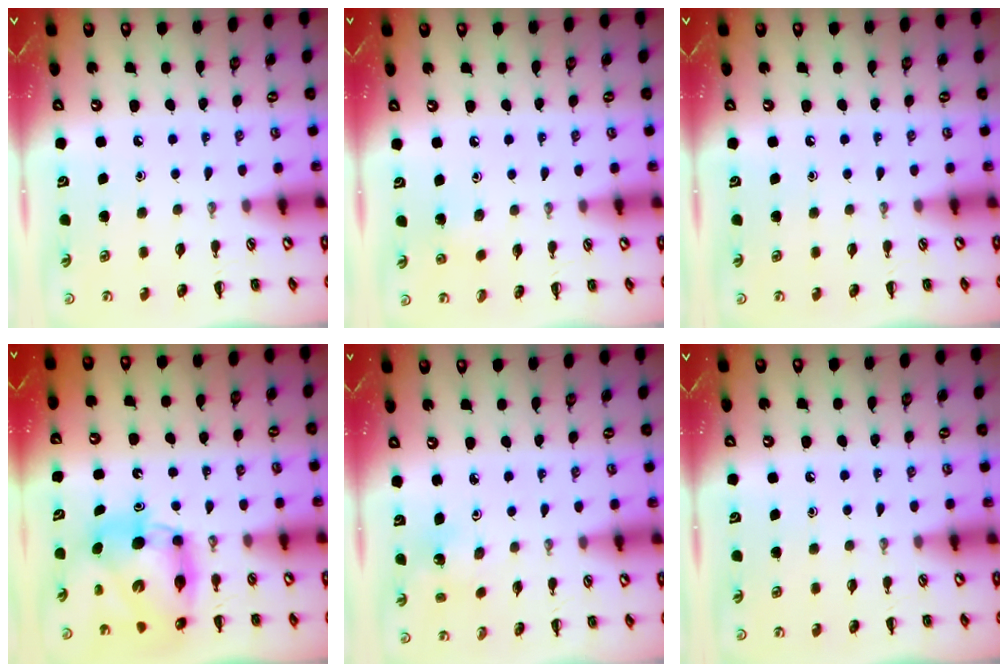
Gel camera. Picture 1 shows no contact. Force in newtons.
{"total": 2.4, "press": 2.2, "slide": 0.9}
{"total": 0.0}
{"total": 9.7, "press": 9.2, "slide": 2.9}
{"total": 2.3, "press": 2.2, "slide": 0.8}
{"total": 0.0}